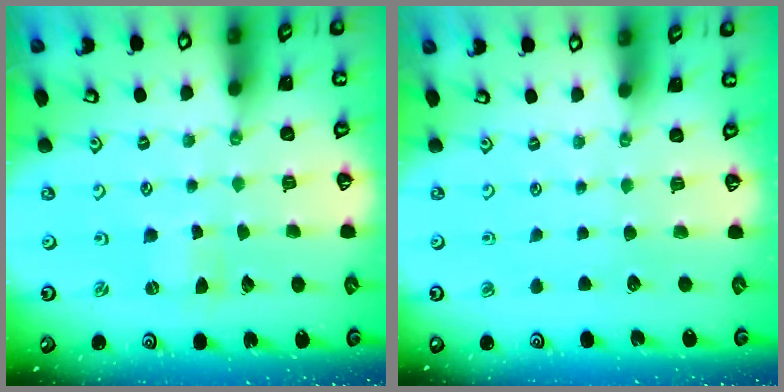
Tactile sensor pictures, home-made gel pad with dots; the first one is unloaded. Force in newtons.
{"total": 0.0}